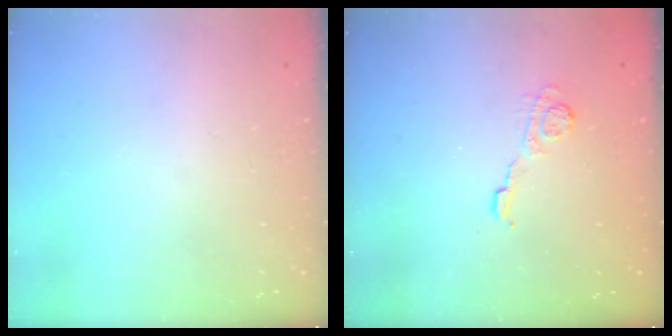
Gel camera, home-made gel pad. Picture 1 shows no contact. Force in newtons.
{"total": 4.5, "press": 4.3, "slide": 1.4}